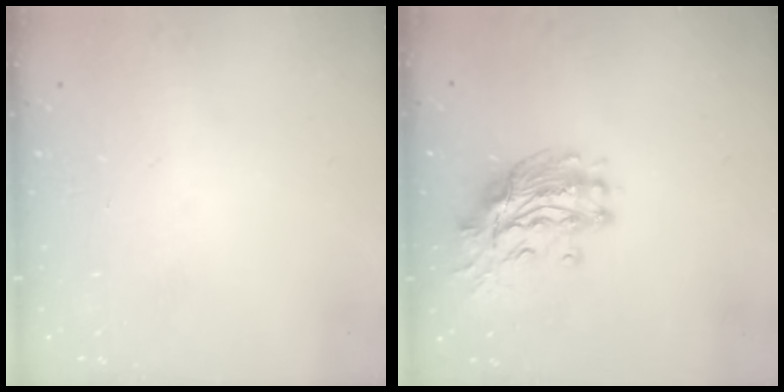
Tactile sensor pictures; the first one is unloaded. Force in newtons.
{"total": 12.3, "press": 12.2, "slide": 1.6}